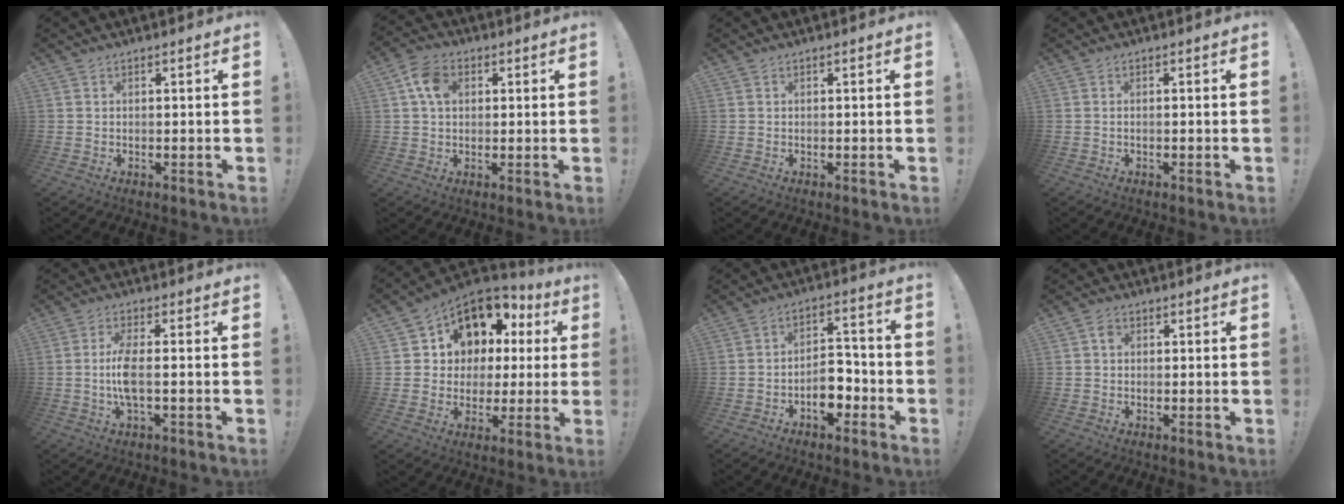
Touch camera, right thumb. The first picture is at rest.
{"total": 7.7, "force": [2.0, 5.6, 4.9], "torque": [-0.096, 0.011, 0.041]}
{"total": 0.0}
{"total": 0.8, "force": [-0.4, -0.4, 0.6], "torque": [-0.014, -0.001, -0.006]}
{"total": 7.5, "force": [-0.8, 1.4, 7.3], "torque": [-0.156, -0.012, -0.017]}
{"total": 10.7, "force": [5.3, 8.4, 3.8], "torque": [-0.066, -0.042, 0.110]}
{"total": 8.8, "force": [-3.8, 5.6, 5.7], "torque": [-0.076, 0.025, -0.065]}
{"total": 1.9, "force": [0.1, 1.5, 1.1], "torque": [-0.019, 0.006, 0.000]}